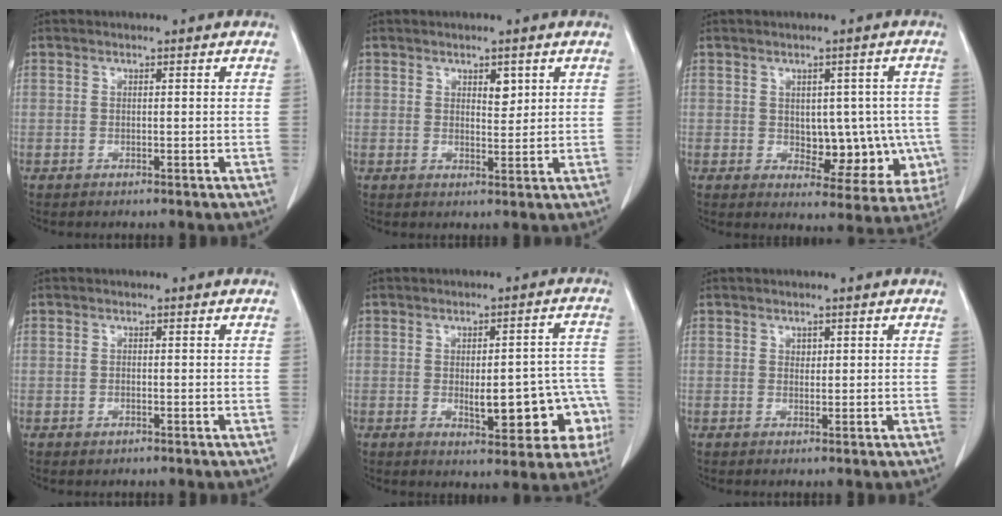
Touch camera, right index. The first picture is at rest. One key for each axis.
{"total": 2.4, "fx": 1.2, "fy": 1.1, "fz": 1.7, "tx": -0.024, "ty": -0.004, "tz": 0.021}
{"total": 9.6, "fx": -0.9, "fy": 5.7, "fz": 7.7, "tx": -0.074, "ty": 0.012, "tz": 0.005}
{"total": 0.7, "fx": -0.3, "fy": 0.5, "fz": 0.4, "tx": -0.009, "ty": 0.000, "tz": 0.002}
{"total": 12.8, "fx": -3.3, "fy": 4.8, "fz": 11.4, "tx": -0.106, "ty": 0.030, "tz": -0.030}
{"total": 0.8, "fx": 0.4, "fy": 0.6, "fz": 0.3, "tx": -0.001, "ty": -0.001, "tz": 0.005}